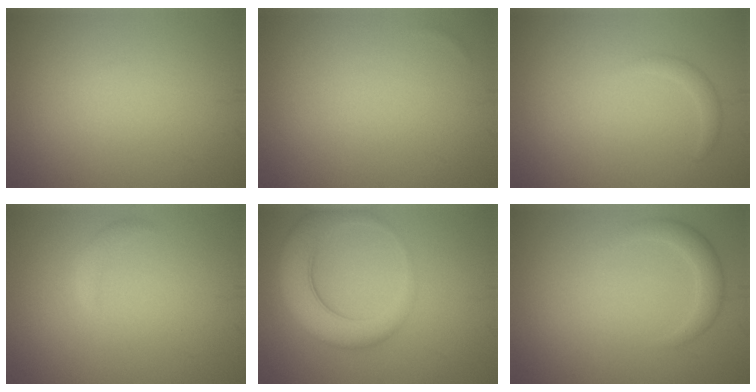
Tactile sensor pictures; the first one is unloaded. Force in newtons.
{"total": 0.0}
{"total": 1.1, "press": 1.1, "slide": 0.0}
{"total": 1.1, "press": 1.1, "slide": 0.0}
{"total": 5.7, "press": 5.7, "slide": 0.3}
{"total": 2.0, "press": 2.0, "slide": 0.2}